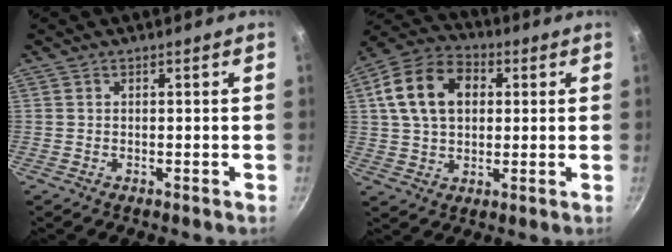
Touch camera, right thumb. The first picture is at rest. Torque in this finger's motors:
{"motor_torque": [-0.86, 1.31, 1.09, 0.27, 0.44]}